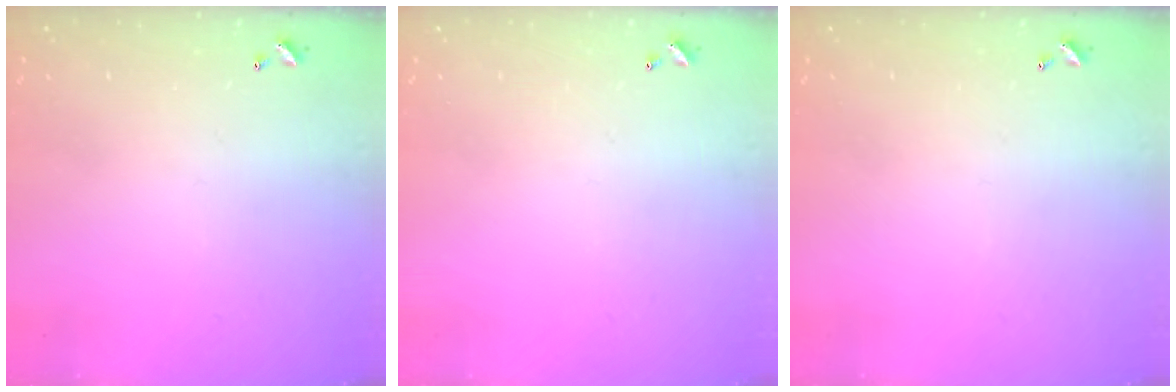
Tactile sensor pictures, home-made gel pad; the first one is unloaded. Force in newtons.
{"total": 0.0}
{"total": 0.0}